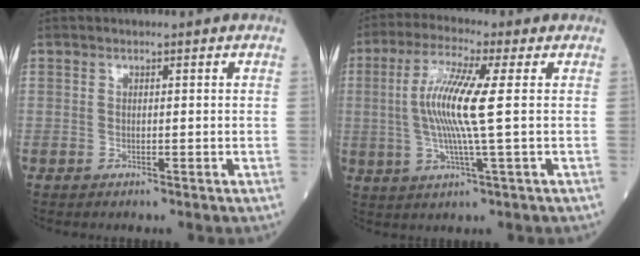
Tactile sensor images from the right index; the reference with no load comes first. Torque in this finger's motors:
{"motor_torque": [1.06, -0.01, 0.76, 0.21]}